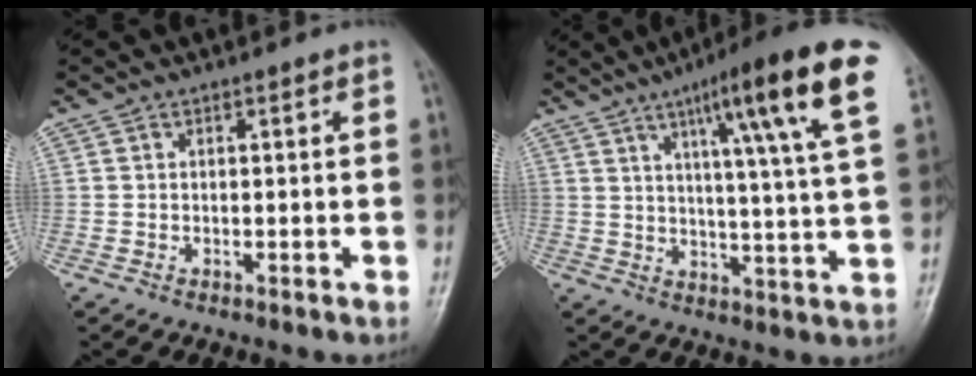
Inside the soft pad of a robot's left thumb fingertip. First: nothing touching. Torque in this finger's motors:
{"motor_torque": [0.70, 0.58, 1.58, -1.19, 0.12]}